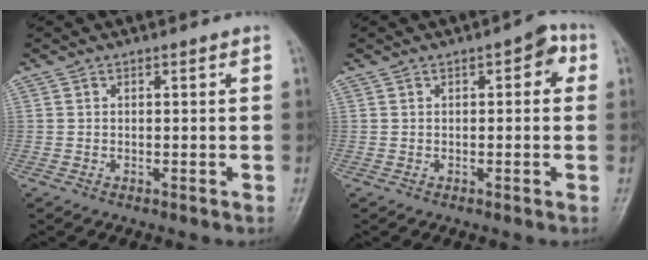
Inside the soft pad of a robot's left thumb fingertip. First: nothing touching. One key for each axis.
{"total": 3.7, "fx": 1.0, "fy": 1.8, "fz": 3.1, "tx": -0.020, "ty": 0.007, "tz": 0.001}